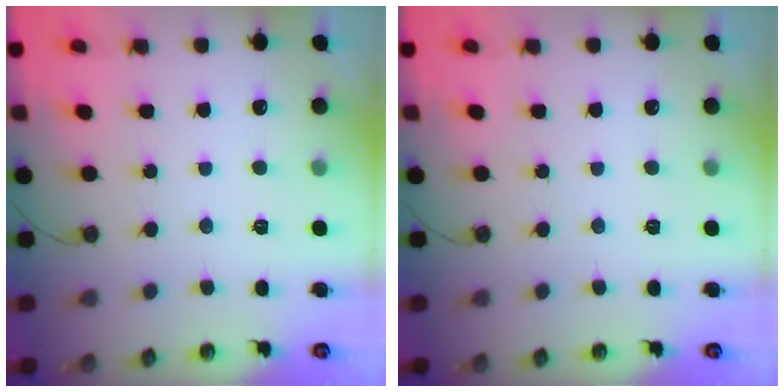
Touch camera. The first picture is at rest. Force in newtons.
{"total": 0.0}